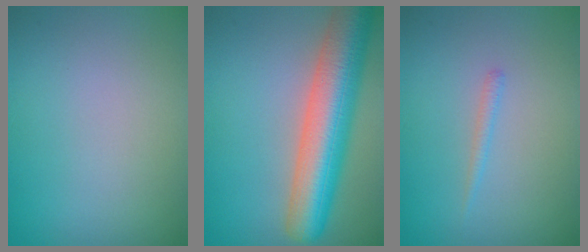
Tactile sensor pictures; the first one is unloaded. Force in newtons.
{"total": 9.4, "press": 9.4, "slide": 0.5}
{"total": 0.8, "press": 0.8, "slide": 0.1}